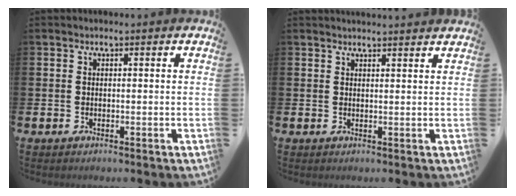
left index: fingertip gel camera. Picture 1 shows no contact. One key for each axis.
{"total": 1.7, "fx": 1.7, "fy": -0.1, "fz": 0.0, "tx": 0.008, "ty": -0.012, "tz": 0.029}